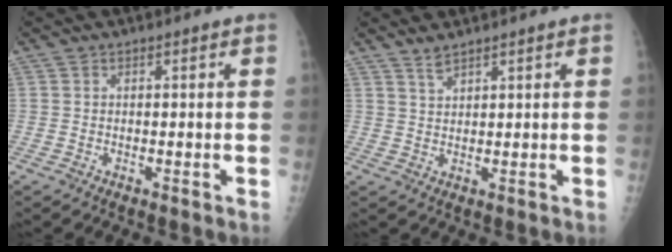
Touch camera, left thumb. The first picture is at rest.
{"total": 2.2, "force": [2.1, 0.3, 0.8], "torque": [-0.008, -0.011, 0.042]}